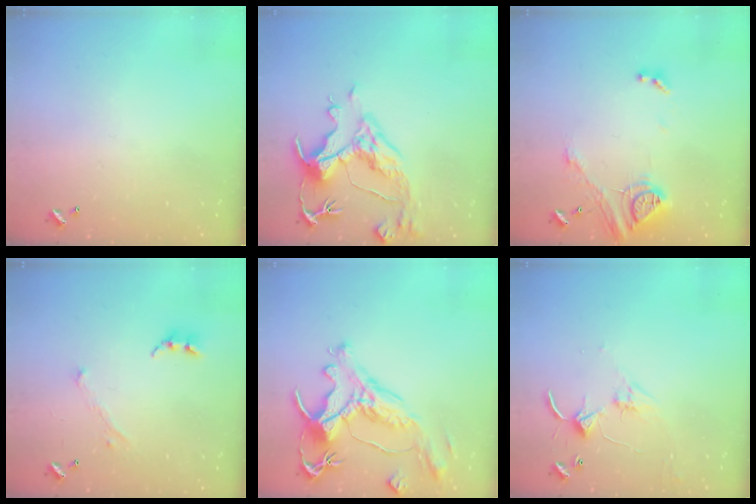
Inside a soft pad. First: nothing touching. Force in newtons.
{"total": 7.1, "press": 6.9, "slide": 1.4}
{"total": 14.9, "press": 14.8, "slide": 1.7}
{"total": 1.7, "press": 1.6, "slide": 0.5}
{"total": 1.6, "press": 1.0, "slide": 1.3}
{"total": 2.8, "press": 2.8, "slide": 0.4}